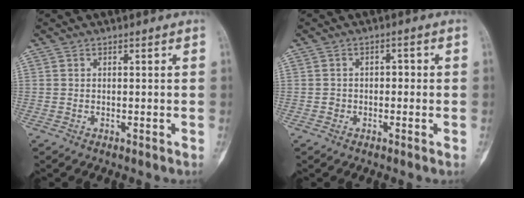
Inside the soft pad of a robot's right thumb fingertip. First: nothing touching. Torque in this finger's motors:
{"motor_torque": [0.38, 0.31, 0.21, -0.27, 0.05]}